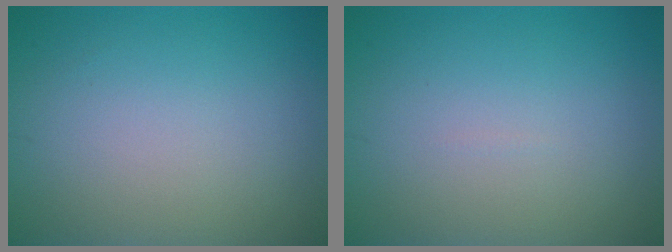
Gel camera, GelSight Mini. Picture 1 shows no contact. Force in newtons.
{"total": 0.0}